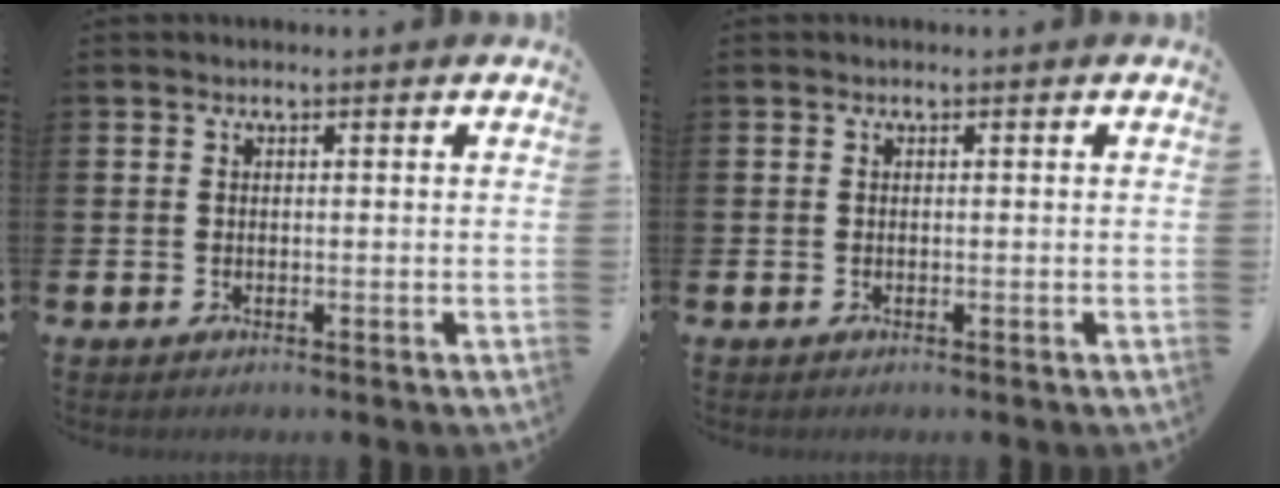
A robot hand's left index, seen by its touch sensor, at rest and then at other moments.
{"total": 0.0}